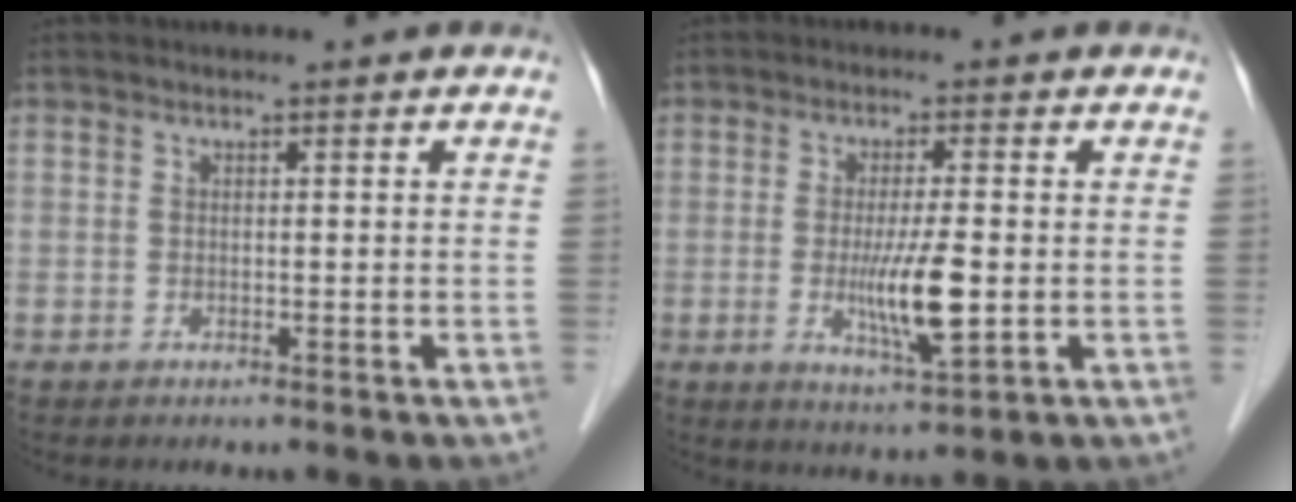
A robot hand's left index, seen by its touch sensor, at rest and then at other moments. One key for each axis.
{"total": 6.8, "fx": -0.9, "fy": 0.7, "fz": 6.7, "tx": -0.128, "ty": -0.017, "tz": -0.016}